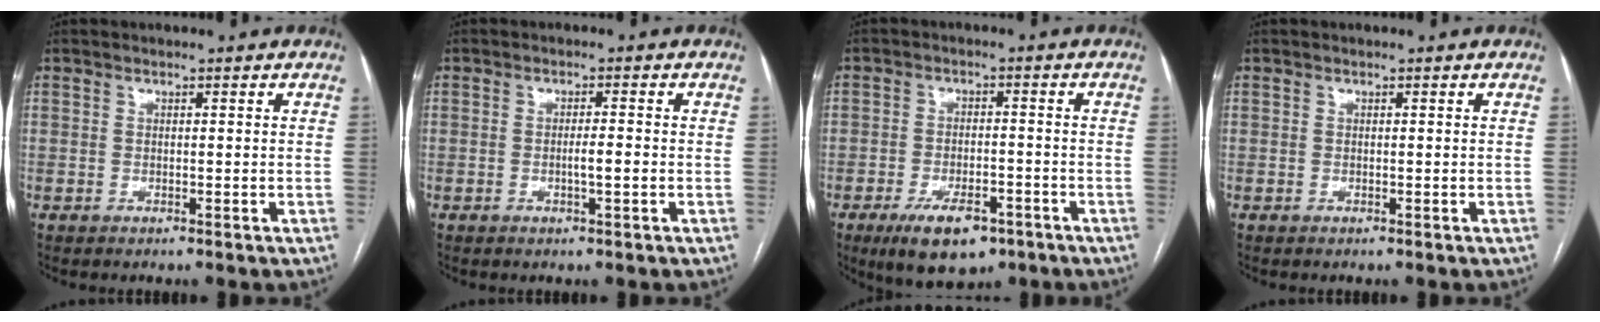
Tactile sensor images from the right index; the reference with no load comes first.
{"total": 2.2, "force": [-0.4, 0.2, 2.1], "torque": [-0.033, 0.001, -0.005]}
{"total": 9.0, "force": [-5.6, 4.1, 5.8], "torque": [-0.095, -0.006, -0.085]}
{"total": 0.0}